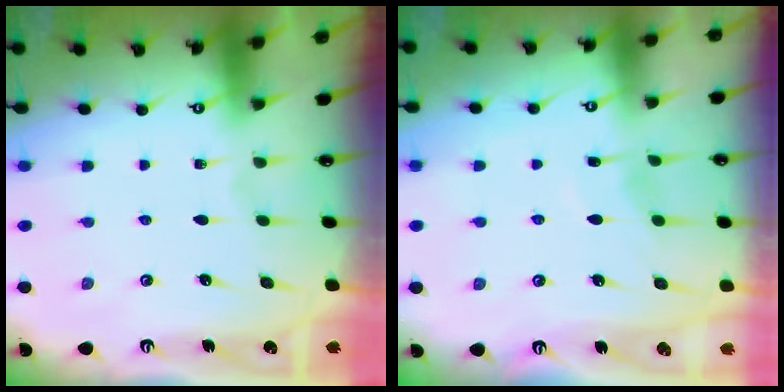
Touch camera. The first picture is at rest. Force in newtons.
{"total": 5.6, "press": 5.5, "slide": 0.7}